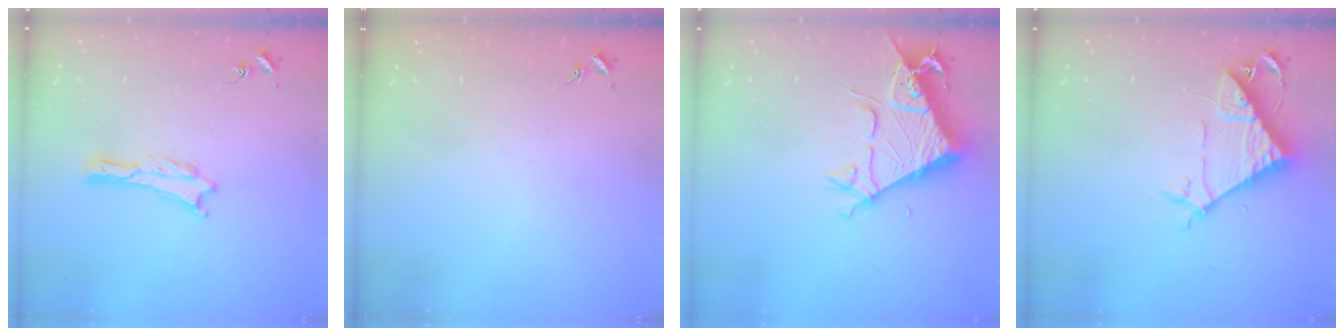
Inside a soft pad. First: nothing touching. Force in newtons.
{"total": 0.0}
{"total": 6.6, "press": 6.6, "slide": 0.7}
{"total": 8.1, "press": 8.0, "slide": 0.7}